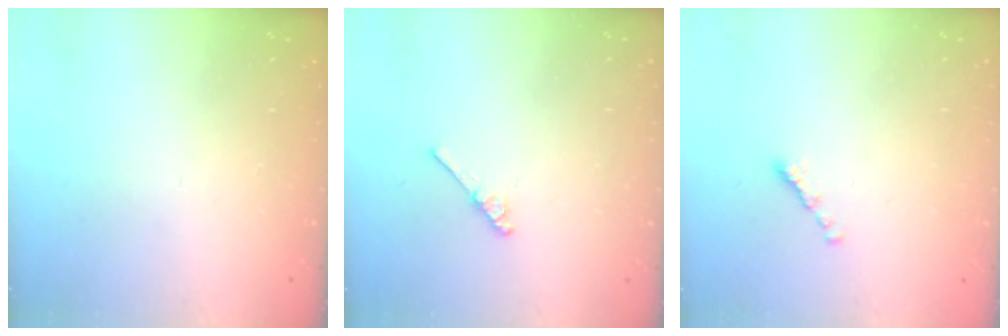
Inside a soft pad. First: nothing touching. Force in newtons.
{"total": 3.0, "press": 2.9, "slide": 0.5}
{"total": 0.0}